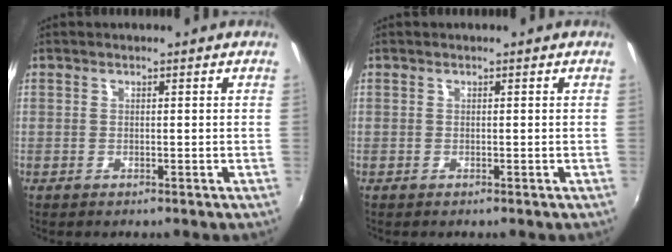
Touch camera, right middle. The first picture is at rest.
{"total": 0.0}